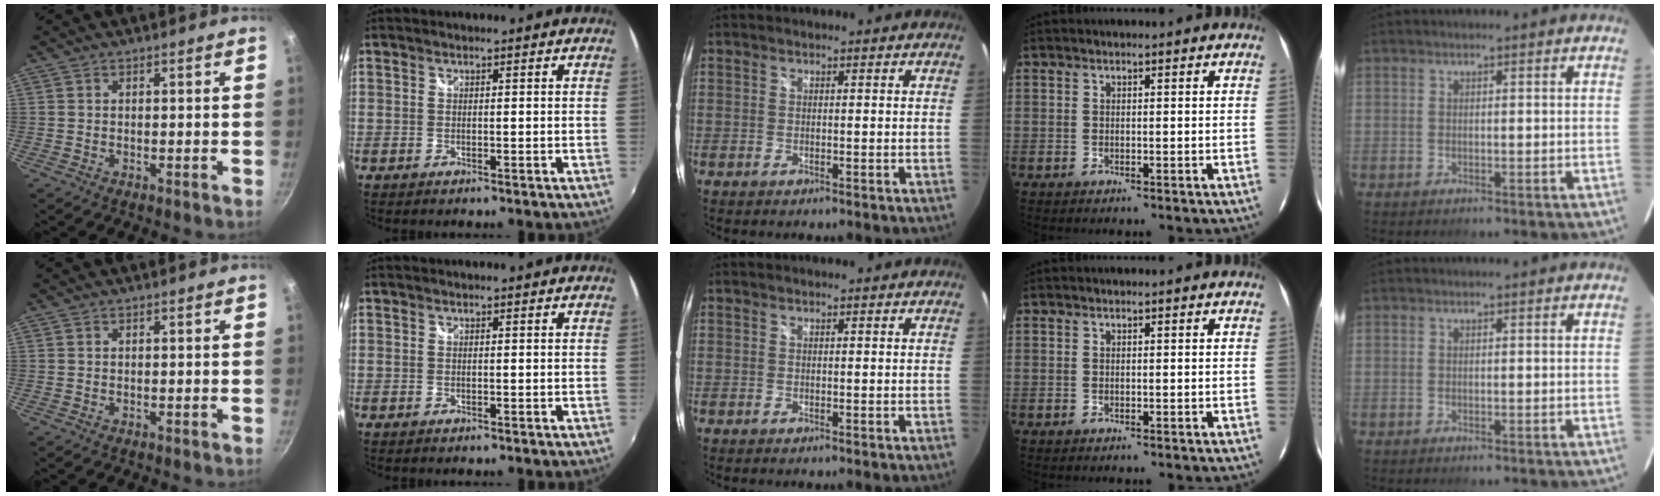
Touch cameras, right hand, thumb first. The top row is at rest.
{}